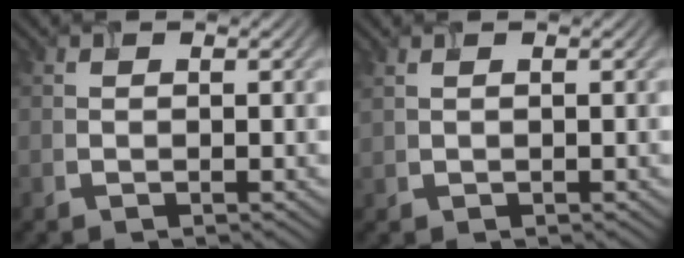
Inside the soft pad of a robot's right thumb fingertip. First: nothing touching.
{"total": 0.8, "force": [0.6, 0.2, 0.5], "torque": [-0.018, 0.002, 0.016]}